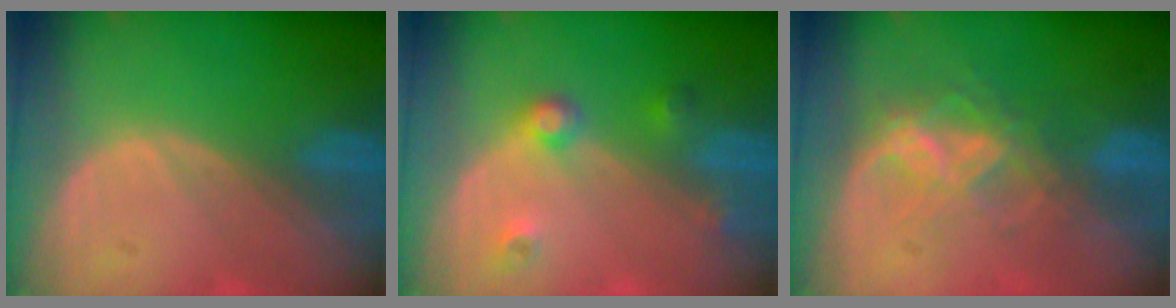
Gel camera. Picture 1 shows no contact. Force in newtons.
{"total": 3.7, "press": 3.4, "slide": 1.3}
{"total": 6.8, "press": 5.9, "slide": 3.4}